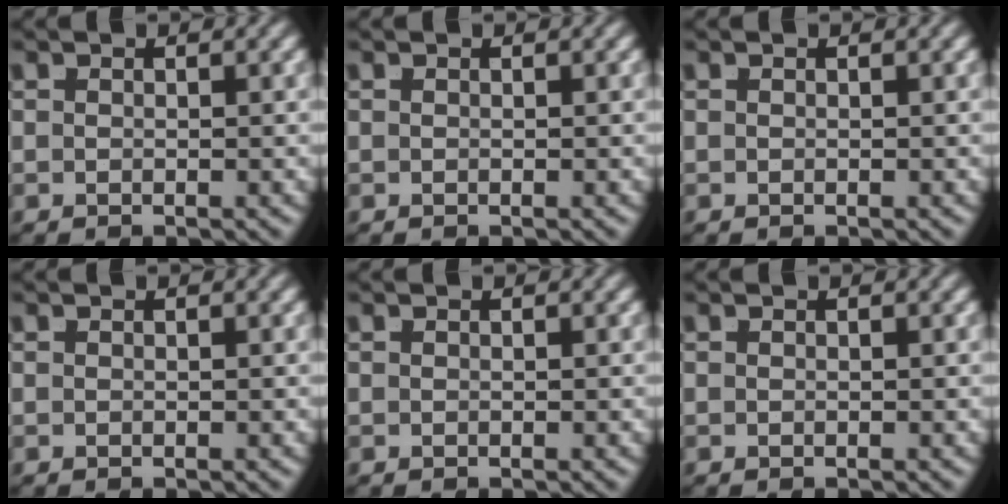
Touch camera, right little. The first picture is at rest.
{"total": 0.0}
{"total": 0.0}
{"total": 0.0}
{"total": 0.0}
{"total": 0.0}